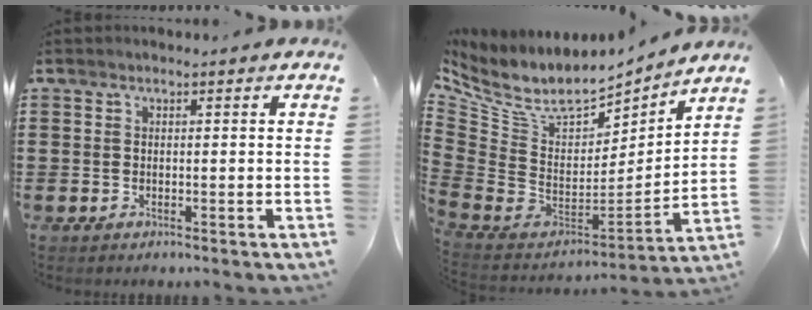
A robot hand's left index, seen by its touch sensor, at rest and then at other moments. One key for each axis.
{"total": 8.9, "fx": 6.3, "fy": 3.9, "fz": 5.0, "tx": -0.126, "ty": -0.053, "tz": 0.108}